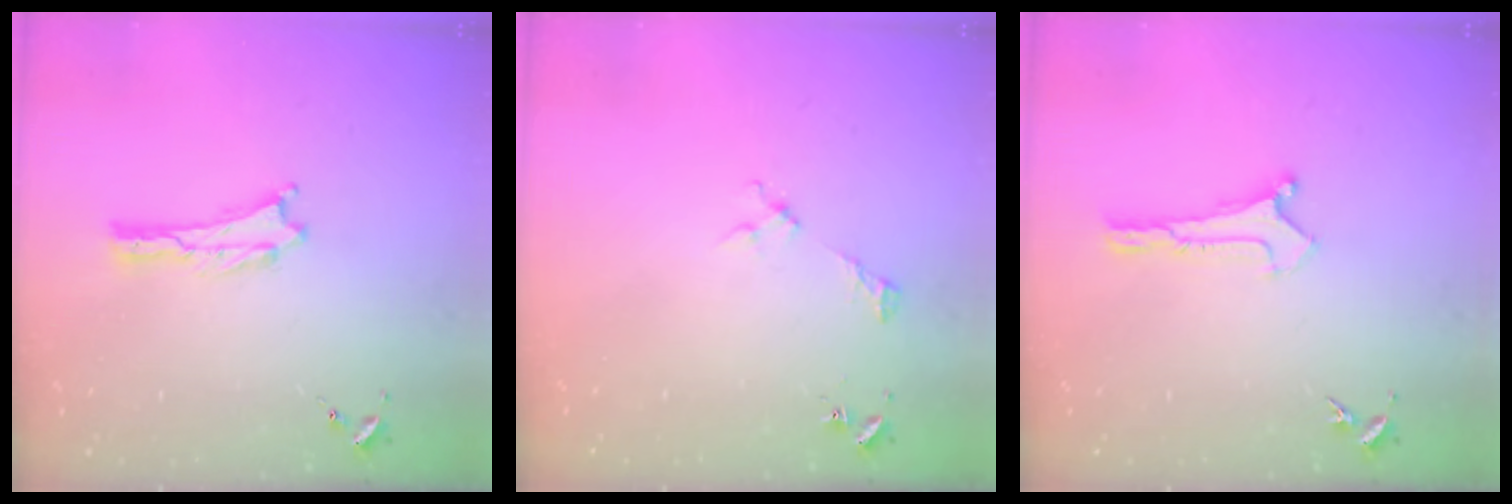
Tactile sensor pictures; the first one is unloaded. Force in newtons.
{"total": 2.2, "press": 2.2, "slide": 0.3}
{"total": 0.0}